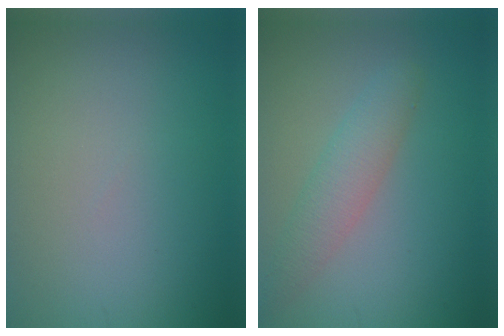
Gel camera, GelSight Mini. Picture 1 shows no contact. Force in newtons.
{"total": 3.0, "press": 2.9, "slide": 0.2}